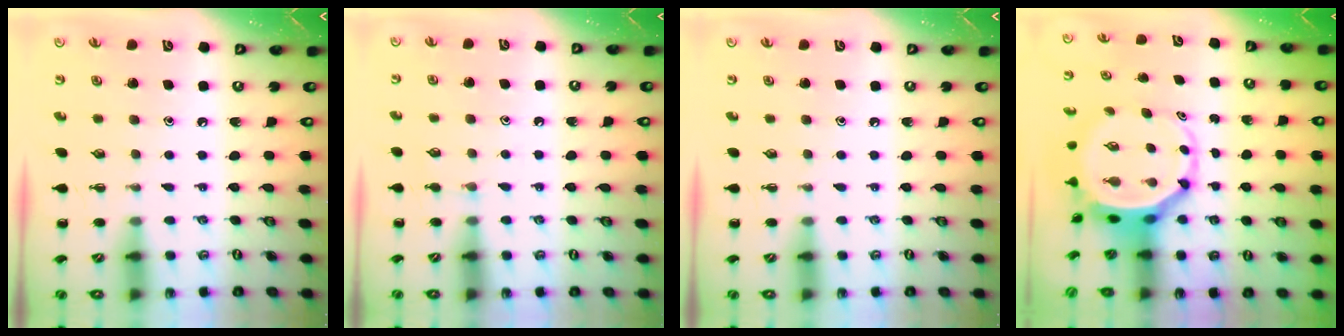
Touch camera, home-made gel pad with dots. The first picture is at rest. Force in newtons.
{"total": 3.4, "press": 3.2, "slide": 1.3}
{"total": 0.0}
{"total": 5.3, "press": 5.1, "slide": 1.5}